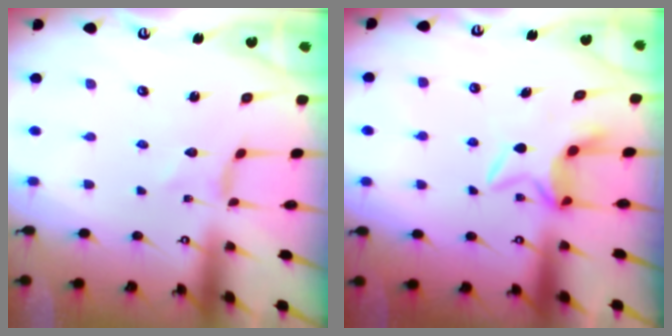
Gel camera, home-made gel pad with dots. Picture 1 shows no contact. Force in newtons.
{"total": 7.6, "press": 7.6, "slide": 0.5}